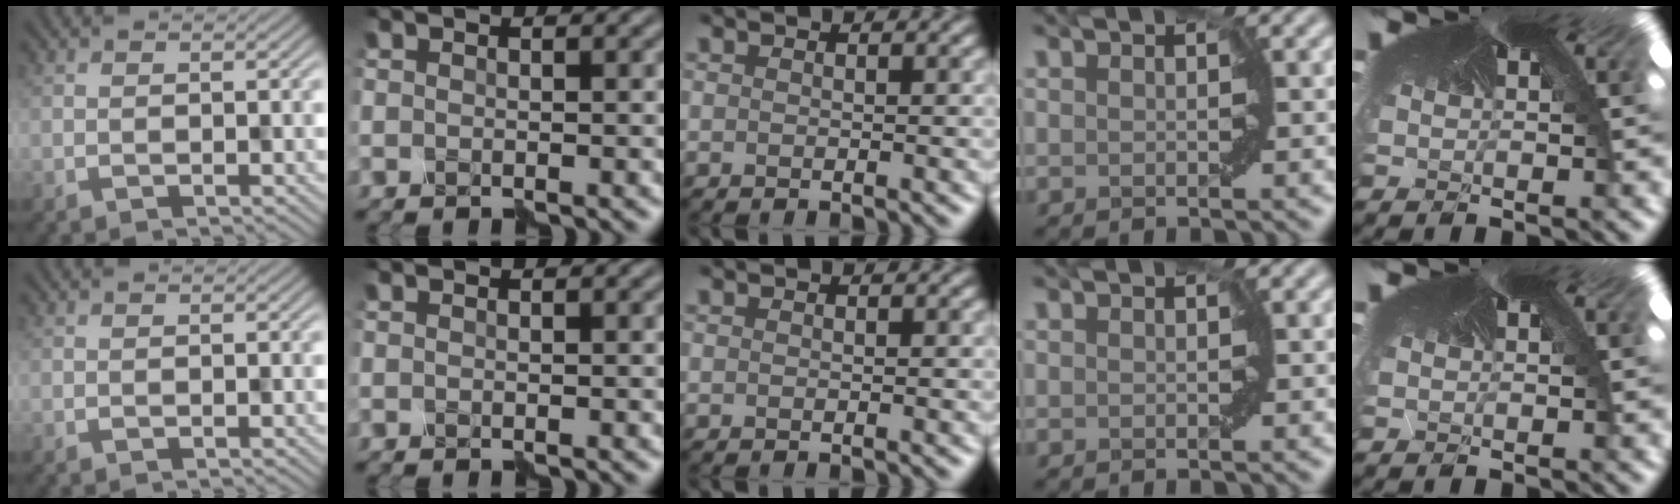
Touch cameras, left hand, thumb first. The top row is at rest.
{}